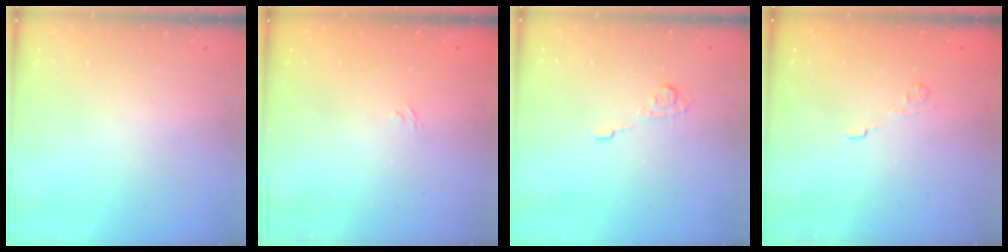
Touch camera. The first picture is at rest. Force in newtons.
{"total": 2.0, "press": 1.7, "slide": 1.2}
{"total": 6.9, "press": 6.8, "slide": 0.8}
{"total": 3.4, "press": 3.1, "slide": 1.6}